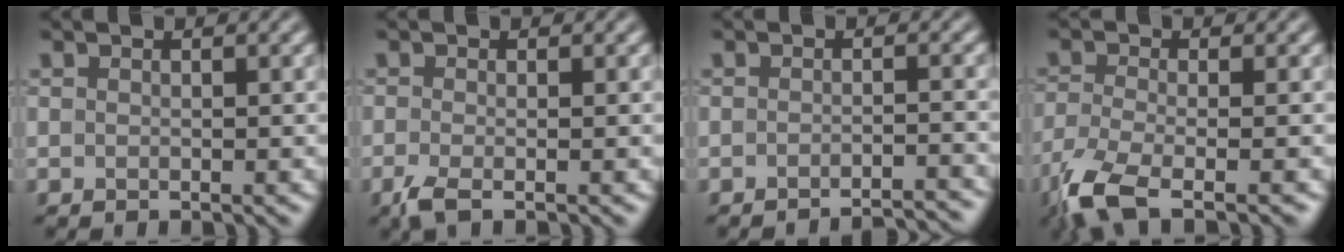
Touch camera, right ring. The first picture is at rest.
{"total": 1.7, "force": [-1.0, 0.3, 1.3], "torque": [-0.038, -0.003, -0.030]}
{"total": 4.0, "force": [-3.8, 0.0, 1.1], "torque": [-0.016, 0.015, -0.050]}
{"total": 7.1, "force": [-4.8, 2.0, 4.8], "torque": [-0.108, -0.018, -0.102]}